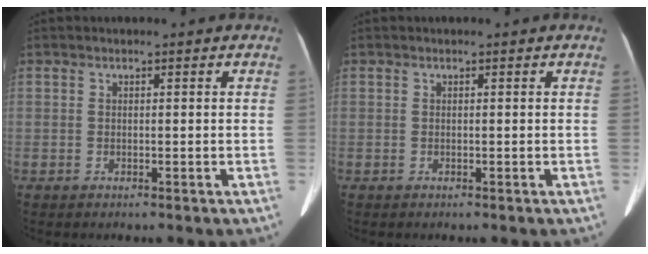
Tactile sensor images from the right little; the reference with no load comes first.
{"total": 0.0}